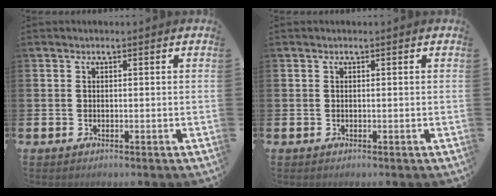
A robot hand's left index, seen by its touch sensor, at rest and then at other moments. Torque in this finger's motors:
{"motor_torque": [0.00, 0.00, 0.00, -0.01]}